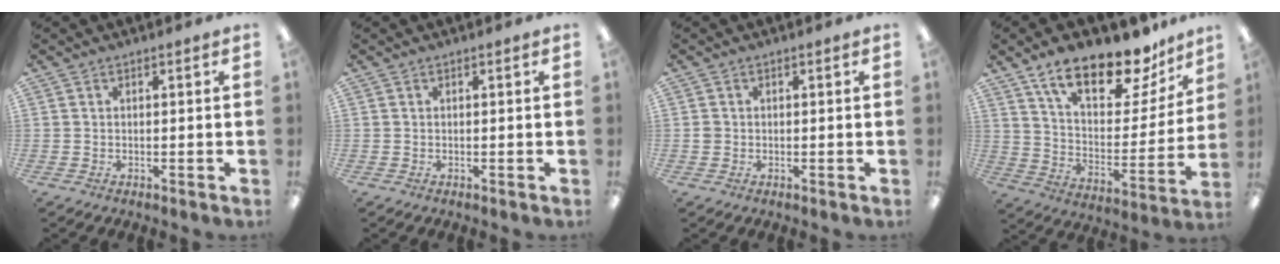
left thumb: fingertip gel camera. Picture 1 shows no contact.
{"total": 0.0}
{"total": 1.0, "force": [-0.1, 1.0, 0.2], "torque": [-0.003, 0.004, -0.004]}
{"total": 20.6, "force": [15.6, 7.5, 11.3], "torque": [-0.181, -0.102, 0.267]}